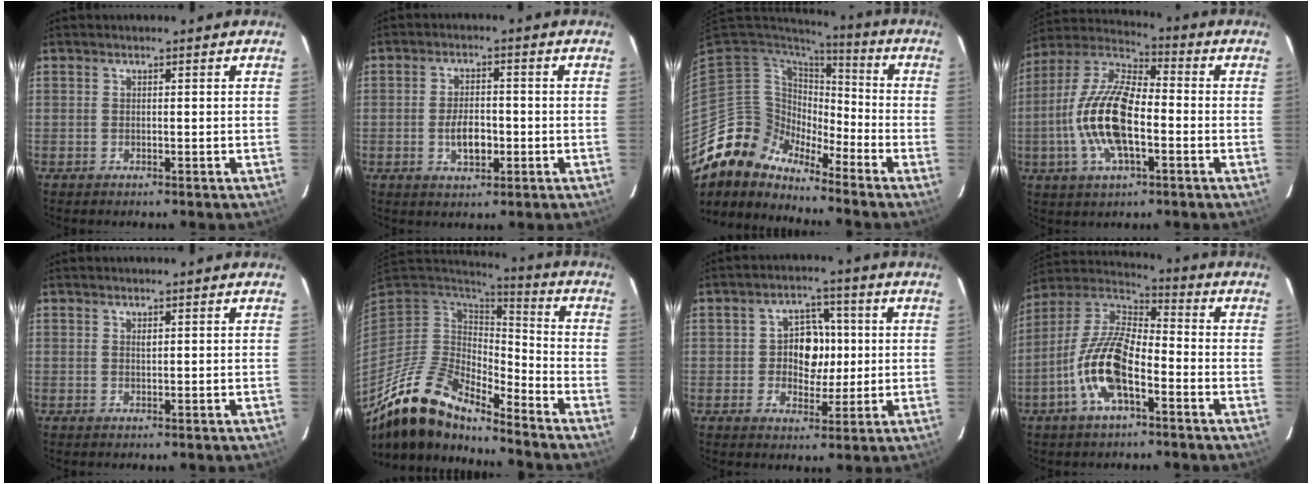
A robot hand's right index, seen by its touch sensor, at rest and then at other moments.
{"total": 5.7, "force": [-1.5, 3.0, 4.6], "torque": [-0.091, 0.001, -0.021]}
{"total": 10.1, "force": [-9.3, 4.0, 0.3], "torque": [-0.013, 0.034, -0.193]}
{"total": 16.6, "force": [-3.4, 6.9, 14.7], "torque": [-0.299, 0.003, -0.074]}
{"total": 0.6, "force": [0.3, 0.2, 0.4], "torque": [-0.006, 0.002, 0.007]}
{"total": 17.0, "force": [-13.9, 4.2, 8.8], "torque": [-0.168, -0.026, -0.268]}
{"total": 7.2, "force": [0.2, 6.0, 4.1], "torque": [-0.070, 0.014, 0.006]}
{"total": 14.2, "force": [-5.9, 5.4, 11.8], "torque": [-0.246, 0.000, -0.120]}